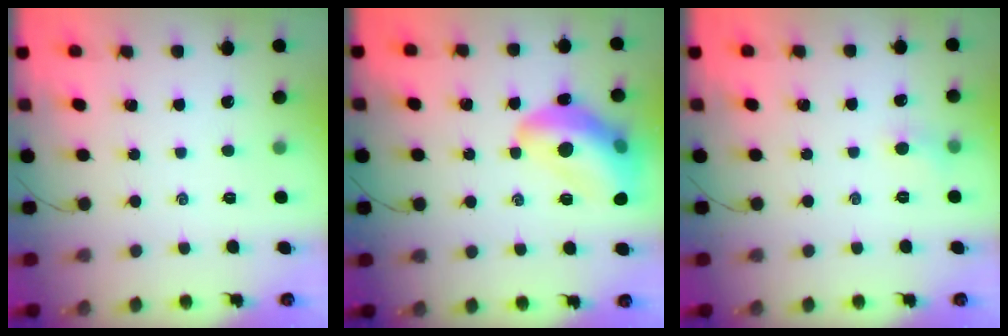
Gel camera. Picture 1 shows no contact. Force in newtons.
{"total": 16.4, "press": 16.3, "slide": 1.8}
{"total": 3.7, "press": 3.5, "slide": 1.3}